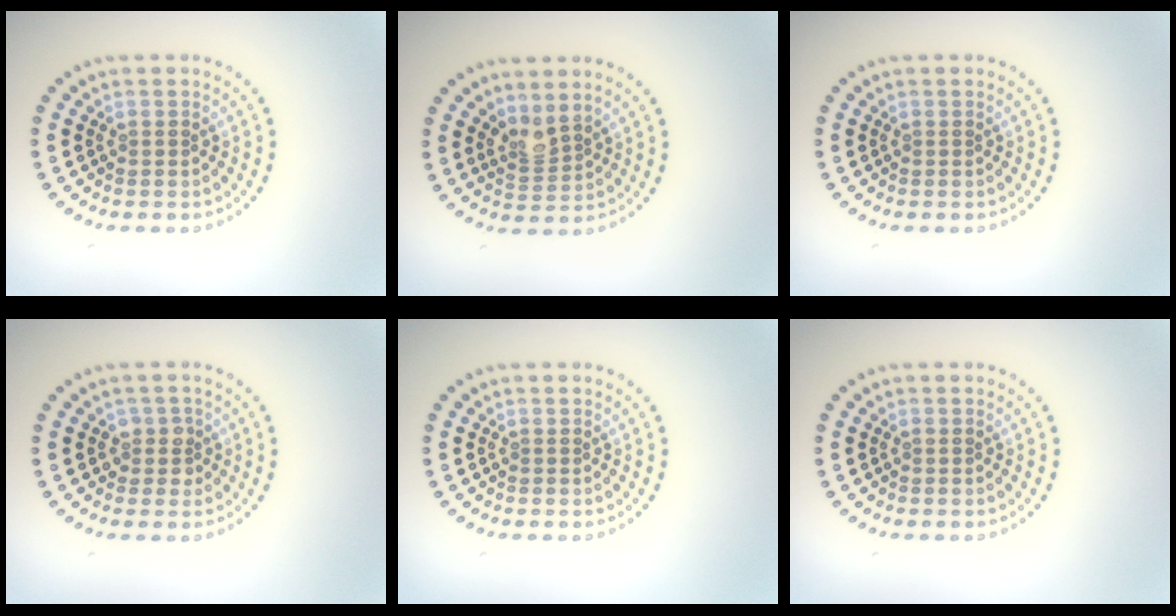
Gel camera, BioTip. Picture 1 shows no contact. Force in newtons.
{"total": 2.0, "press": 1.6, "slide": 1.3}
{"total": 0.0}
{"total": 1.6, "press": 1.5, "slide": 0.7}
{"total": 0.0}
{"total": 0.0}